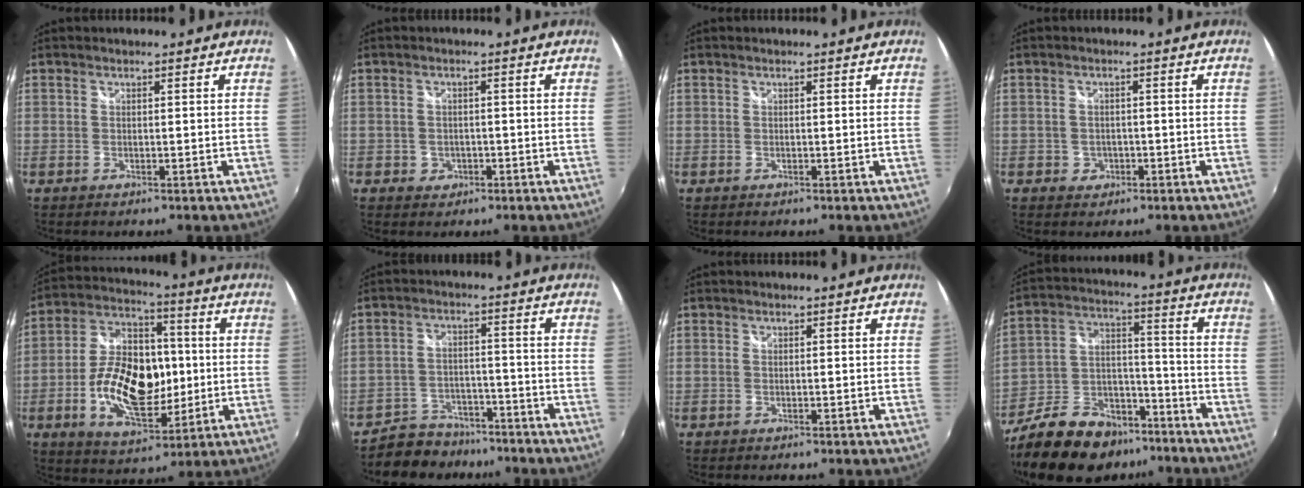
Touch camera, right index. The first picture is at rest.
{"total": 2.8, "force": [-1.0, 2.5, 0.6], "torque": [-0.015, 0.003, -0.013]}
{"total": 0.0}
{"total": 2.7, "force": [-1.0, 2.5, 0.5], "torque": [-0.012, 0.003, -0.014]}
{"total": 17.3, "force": [-2.3, 10.1, 13.9], "torque": [-0.274, 0.010, -0.032]}
{"total": 8.8, "force": [-7.2, 4.8, 1.2], "torque": [-0.040, 0.016, -0.106]}
{"total": 0.0}
{"total": 22.6, "force": [-16.1, 12.0, 10.4], "torque": [-0.230, 0.029, -0.248]}